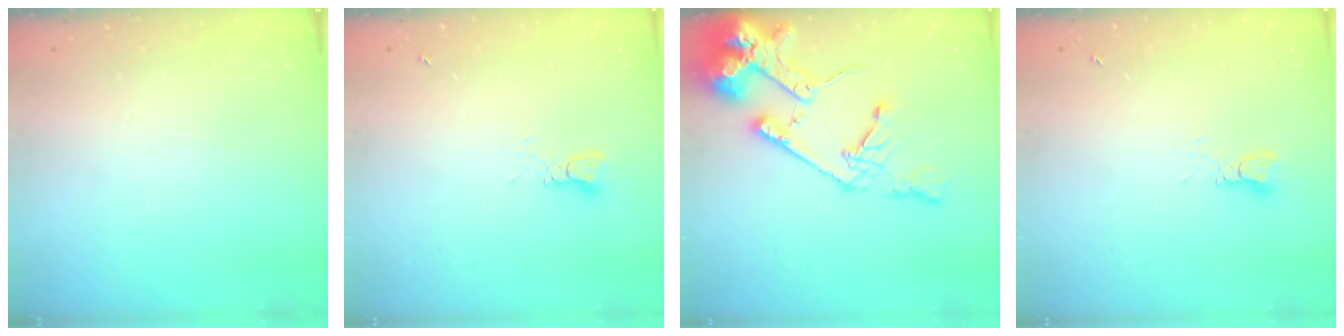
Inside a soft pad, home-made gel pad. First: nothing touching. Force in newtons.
{"total": 1.2, "press": 1.1, "slide": 0.1}
{"total": 20.2, "press": 20.0, "slide": 2.4}
{"total": 1.2, "press": 1.1, "slide": 0.1}